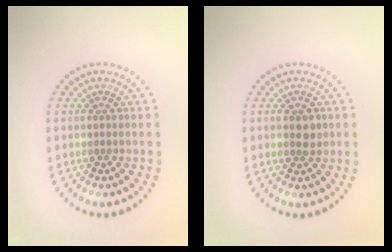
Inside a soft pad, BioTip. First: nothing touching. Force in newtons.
{"total": 1.6, "press": 1.6, "slide": 0.2}